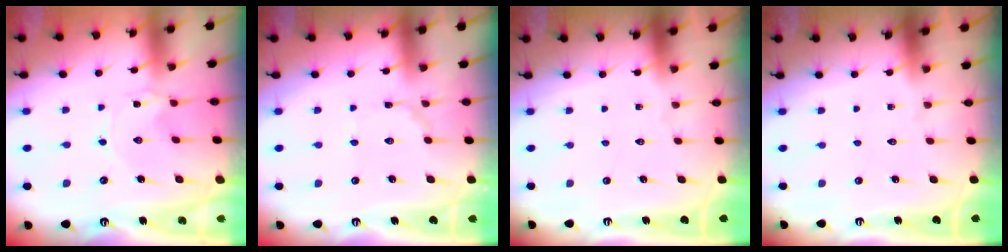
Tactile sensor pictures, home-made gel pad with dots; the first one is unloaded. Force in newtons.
{"total": 3.0, "press": 2.9, "slide": 0.3}
{"total": 0.0}
{"total": 0.0}